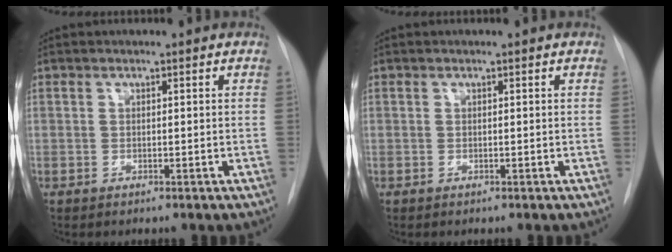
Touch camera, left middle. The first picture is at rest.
{"total": 0.0}